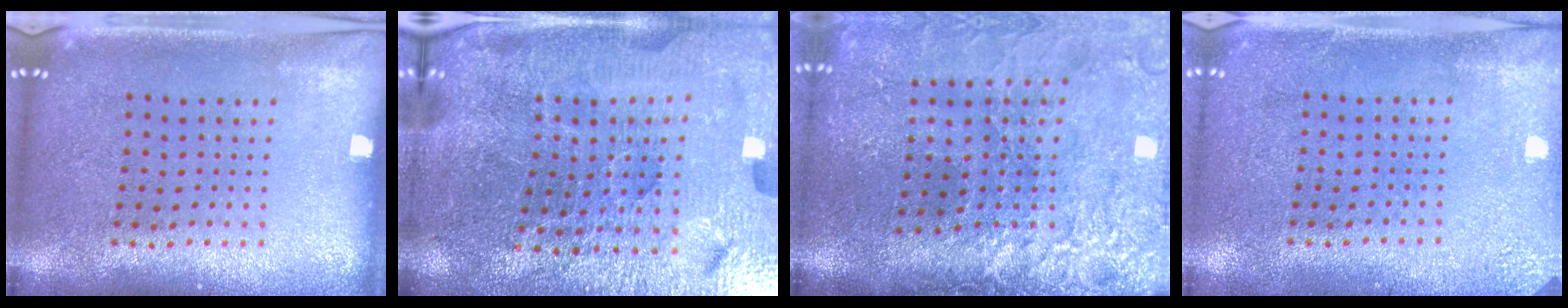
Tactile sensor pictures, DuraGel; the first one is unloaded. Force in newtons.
{"total": 5.2, "press": 4.9, "slide": 1.7}
{"total": 4.4, "press": 3.6, "slide": 2.5}
{"total": 2.0, "press": 2.0, "slide": 0.3}